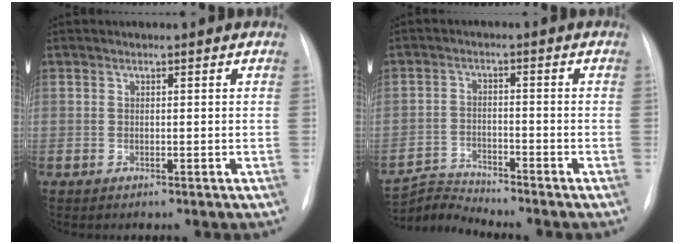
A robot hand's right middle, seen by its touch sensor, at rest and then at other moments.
{"total": 5.0, "force": [-4.5, -1.6, -1.7], "torque": [0.024, -0.012, -0.082]}